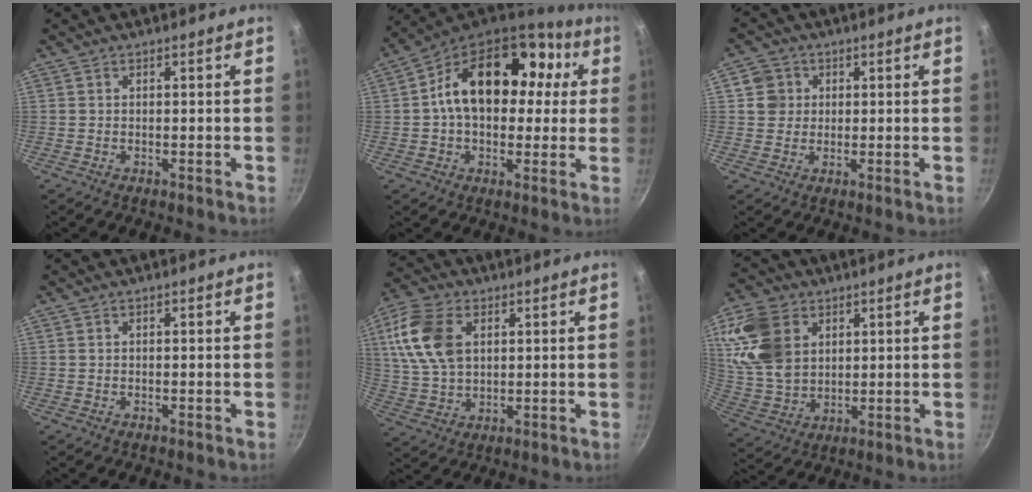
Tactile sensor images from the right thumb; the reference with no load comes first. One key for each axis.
{"total": 22.3, "fx": 4.0, "fy": 15.3, "fz": 15.7, "tx": -0.229, "ty": 0.039, "tz": 0.050}
{"total": 4.6, "fx": 1.1, "fy": 4.4, "fz": 1.0, "tx": 0.013, "ty": 0.006, "tz": 0.015}
{"total": 0.0}
{"total": 13.3, "fx": 3.8, "fy": 8.5, "fz": 9.5, "tx": -0.176, "ty": -0.003, "tz": 0.074}
{"total": 15.1, "fx": 5.3, "fy": 10.7, "fz": 9.3, "tx": -0.168, "ty": -0.012, "tz": 0.115}